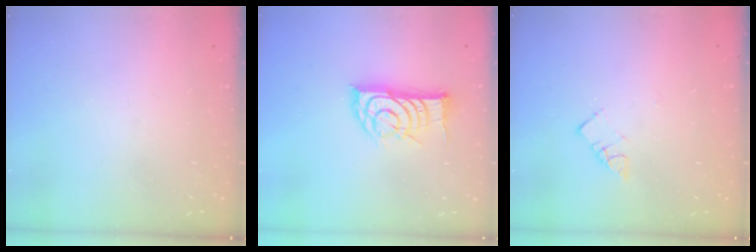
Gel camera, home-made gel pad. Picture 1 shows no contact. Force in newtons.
{"total": 13.9, "press": 13.9, "slide": 0.6}
{"total": 4.2, "press": 4.2, "slide": 0.4}